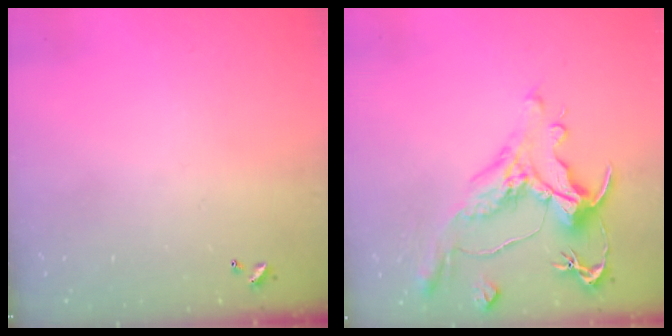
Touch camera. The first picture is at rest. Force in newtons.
{"total": 2.4, "press": 2.0, "slide": 1.4}